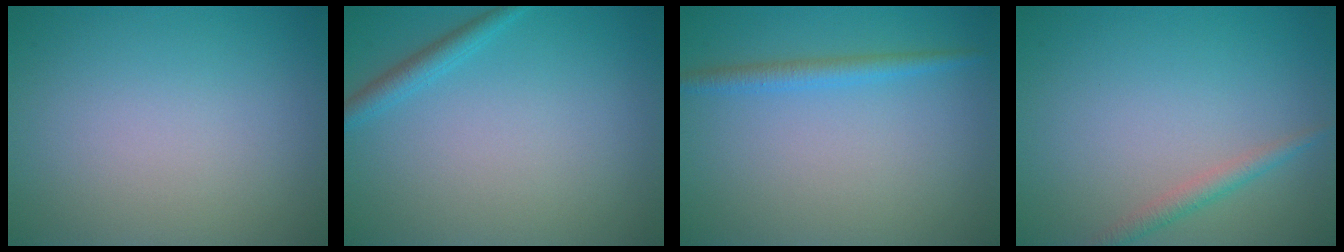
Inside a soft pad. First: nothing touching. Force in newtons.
{"total": 1.6, "press": 1.6, "slide": 0.1}
{"total": 1.8, "press": 1.8, "slide": 0.1}
{"total": 1.6, "press": 1.6, "slide": 0.1}